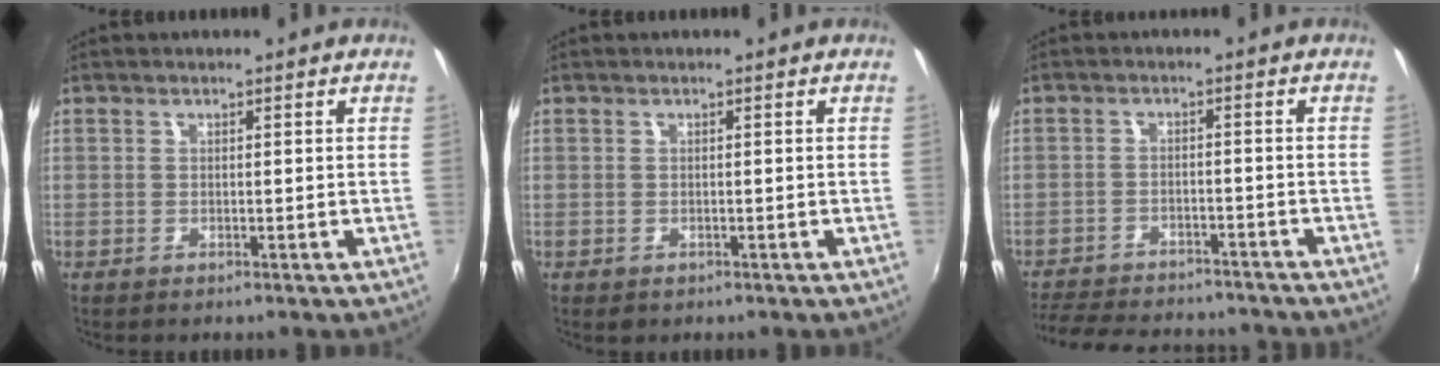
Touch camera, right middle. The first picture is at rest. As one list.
[{"total": 0.7, "force": [-0.3, 0.6, 0.2], "torque": [-0.002, -0.004, -0.005]}, {"total": 16.9, "force": [-14.7, 5.0, 6.5], "torque": [-0.148, -0.005, -0.208]}]